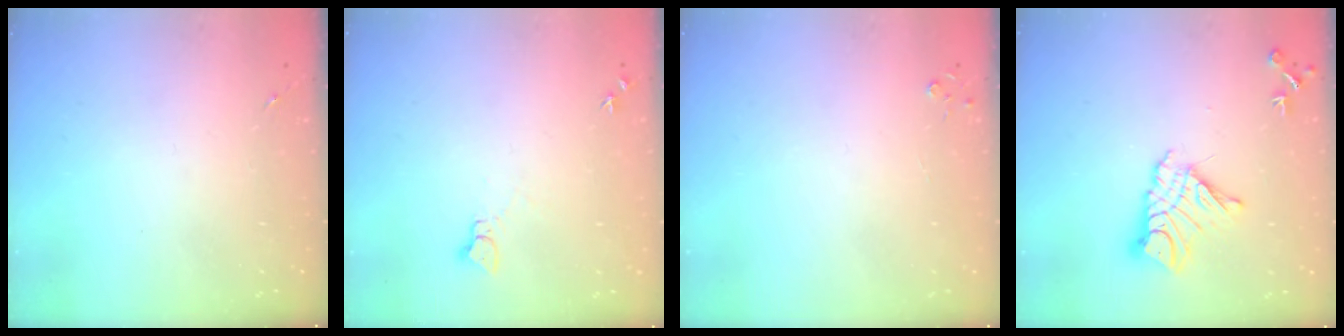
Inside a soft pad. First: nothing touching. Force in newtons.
{"total": 3.8, "press": 3.8, "slide": 0.4}
{"total": 2.8, "press": 2.8, "slide": 0.3}
{"total": 13.7, "press": 13.7, "slide": 1.3}